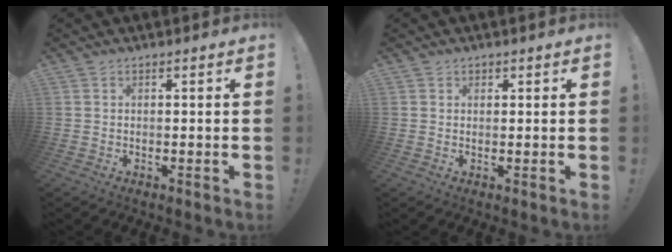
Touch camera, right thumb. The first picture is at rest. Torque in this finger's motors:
{"motor_torque": [0.03, 0.23, -0.14, -0.14, -0.05]}